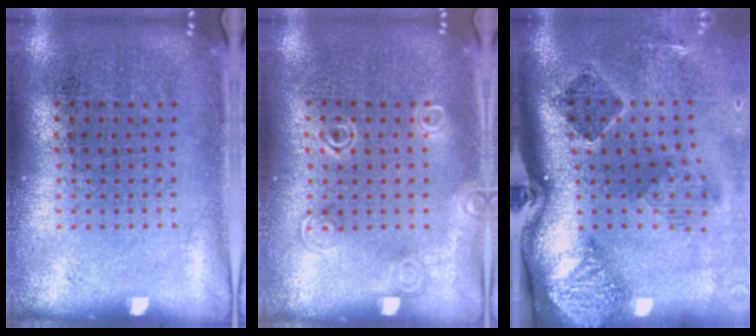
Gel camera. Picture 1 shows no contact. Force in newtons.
{"total": 1.7, "press": 1.7, "slide": 0.3}
{"total": 2.8, "press": 1.9, "slide": 2.1}